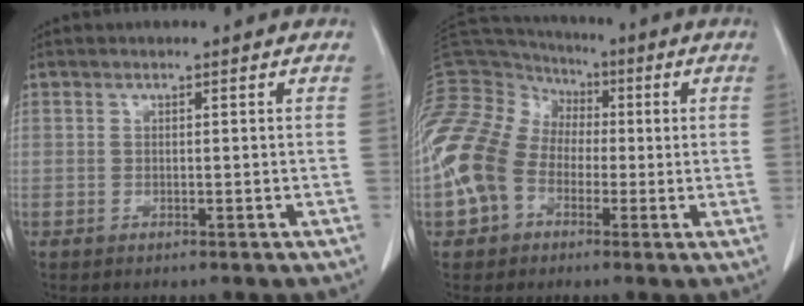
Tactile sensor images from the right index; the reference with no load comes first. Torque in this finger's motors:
{"motor_torque": [1.89, 0.25, 0.71, 0.21]}